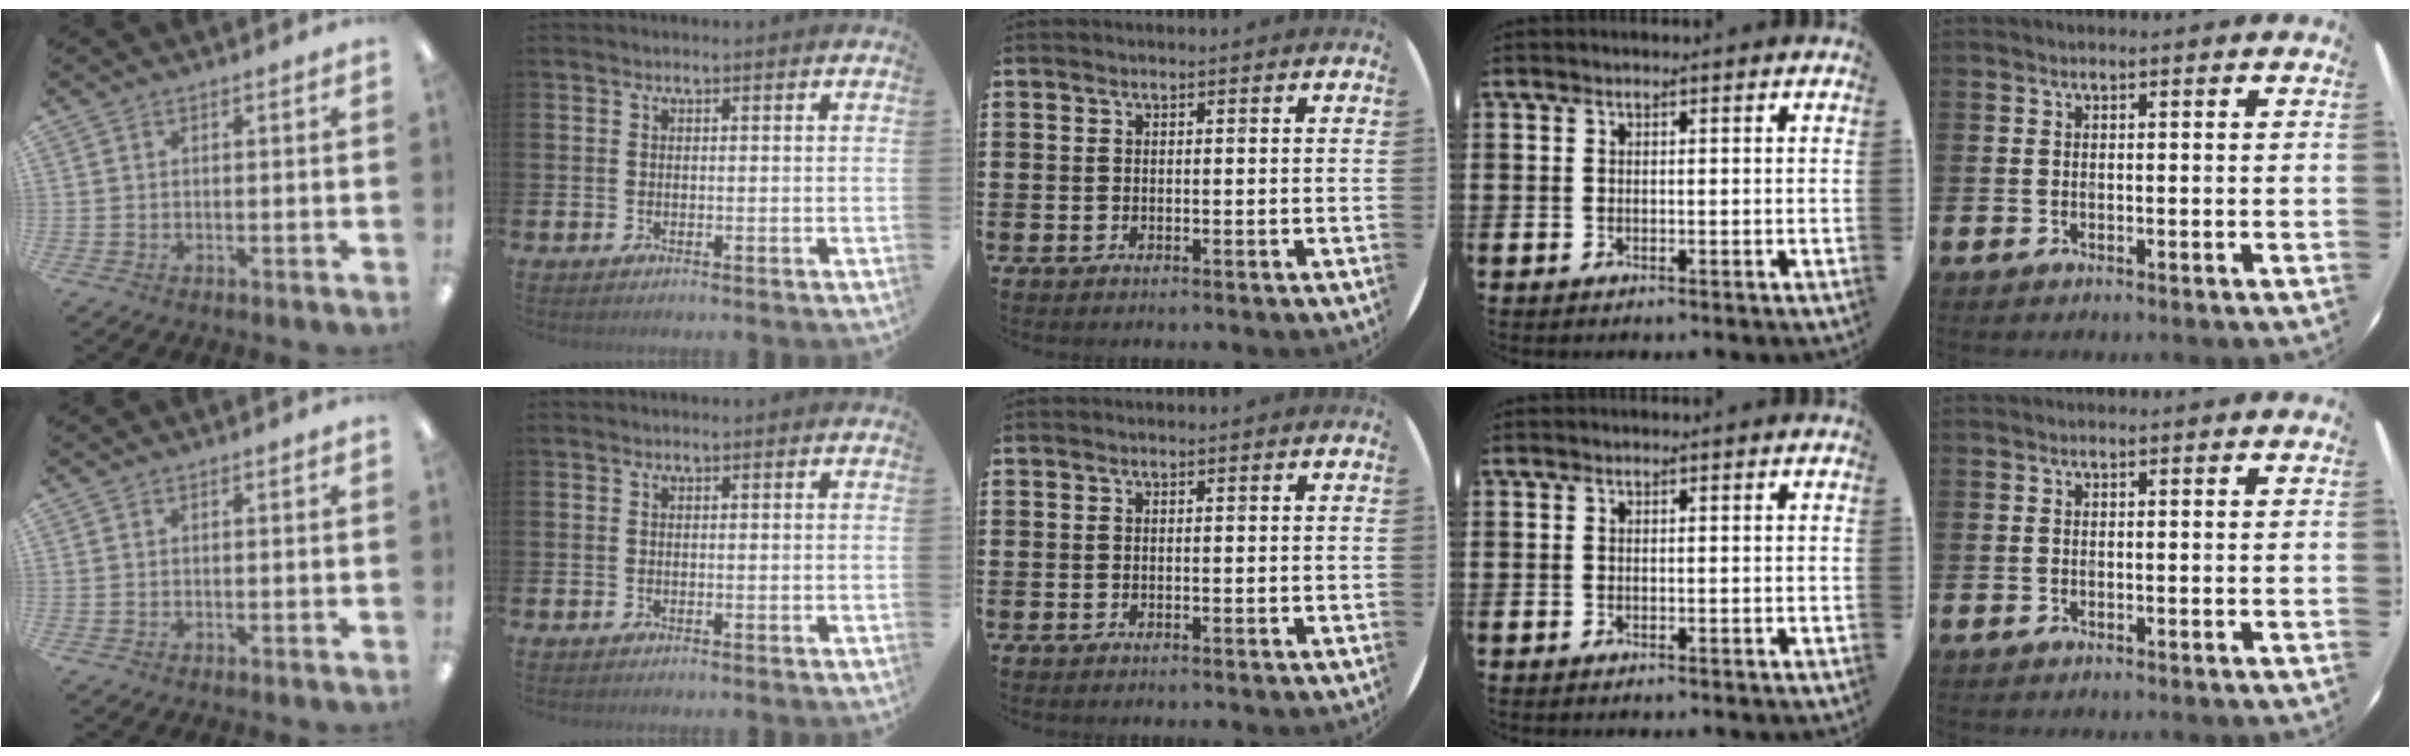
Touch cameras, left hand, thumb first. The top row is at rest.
{}